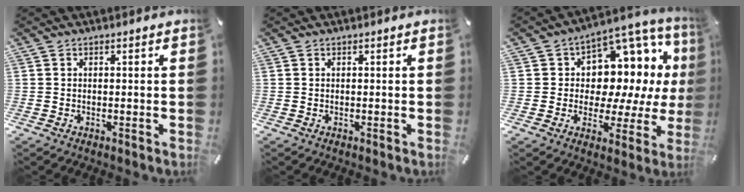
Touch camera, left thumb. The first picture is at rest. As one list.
[{"total": 0.0}, {"total": 11.4, "force": [3.4, 9.0, 6.1], "torque": [-0.081, -0.048, 0.070]}]